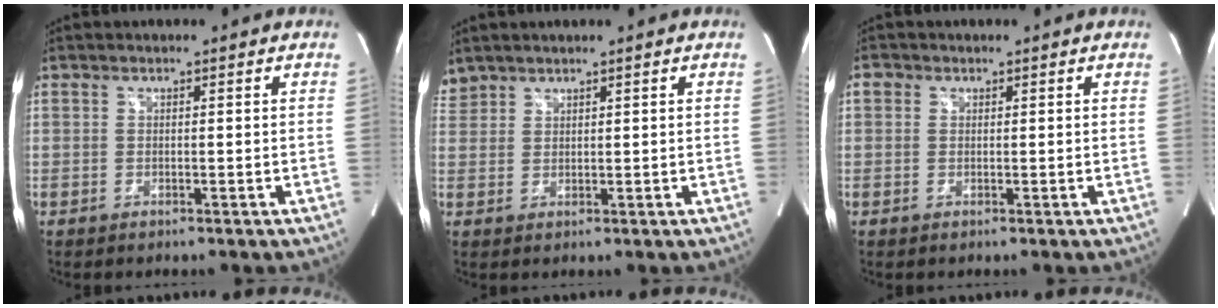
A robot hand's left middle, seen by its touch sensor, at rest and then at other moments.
{"total": 2.7, "force": [2.5, 1.0, -0.1], "torque": [-0.001, 0.015, 0.052]}
{"total": 1.1, "force": [0.4, 1.0, 0.2], "torque": [0.002, 0.004, 0.003]}